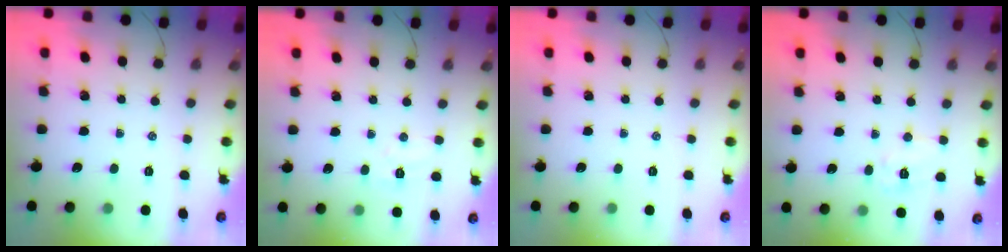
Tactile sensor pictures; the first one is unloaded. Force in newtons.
{"total": 4.6, "press": 4.5, "slide": 1.0}
{"total": 0.0}
{"total": 6.7, "press": 6.6, "slide": 0.9}